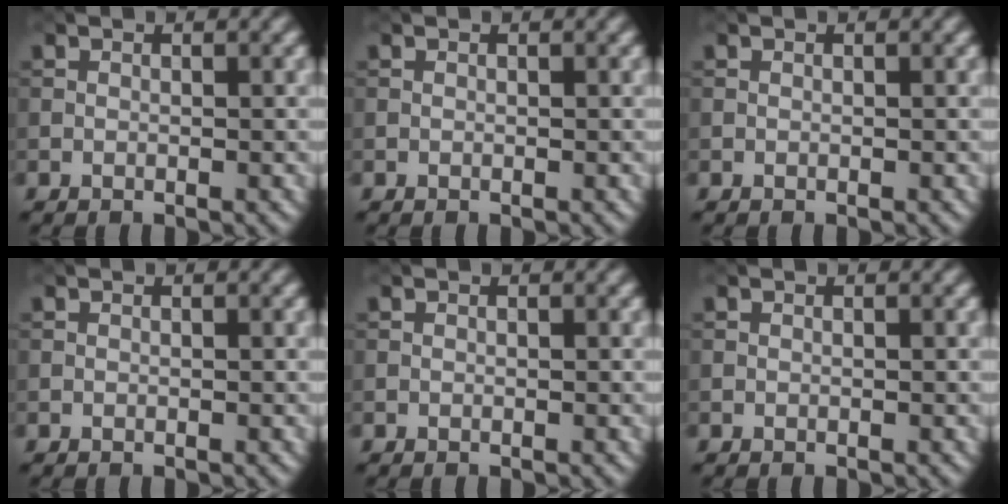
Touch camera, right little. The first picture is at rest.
{"total": 0.0}
{"total": 0.0}
{"total": 0.0}
{"total": 0.0}
{"total": 0.0}